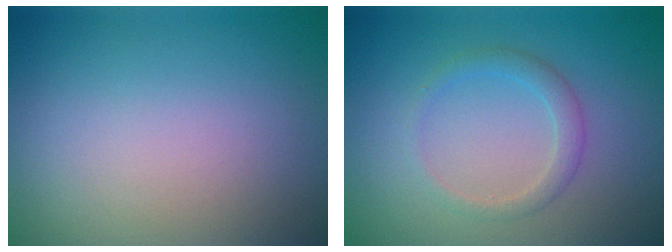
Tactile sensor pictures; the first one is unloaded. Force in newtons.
{"total": 1.9, "press": 1.9, "slide": 0.1}